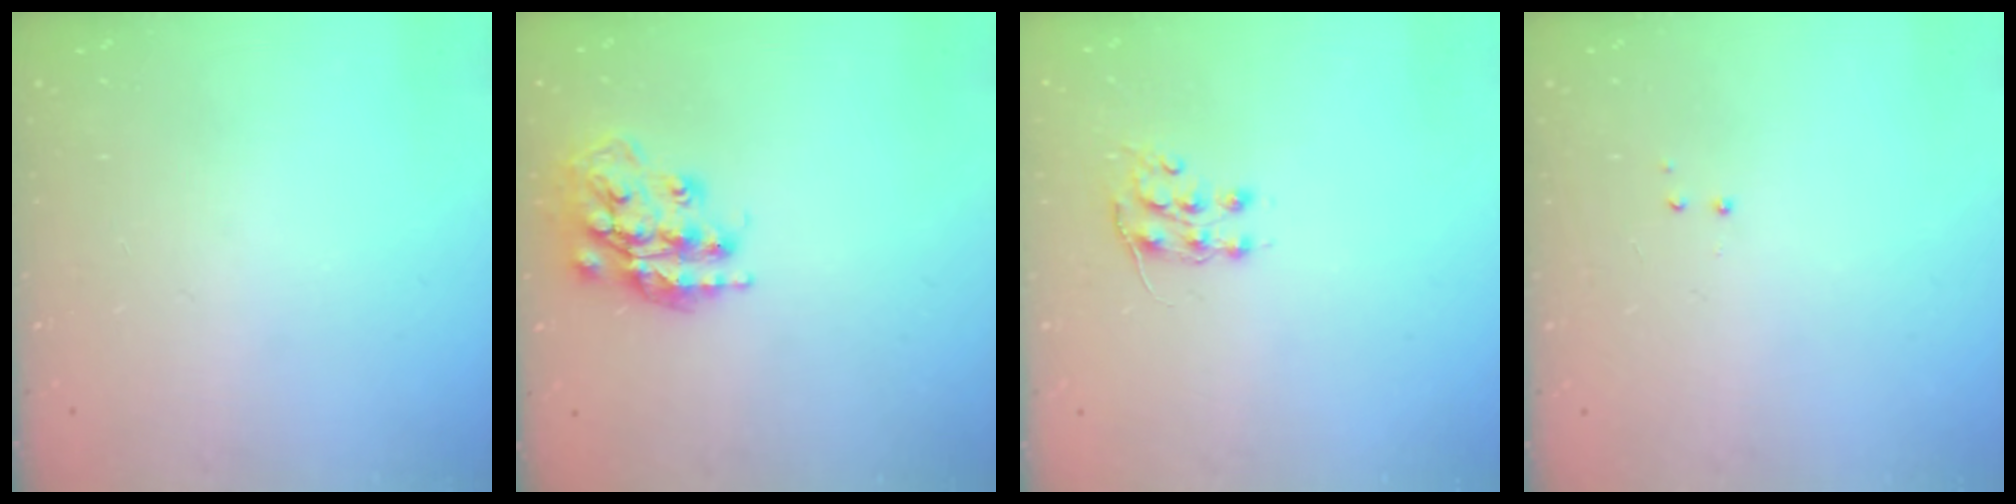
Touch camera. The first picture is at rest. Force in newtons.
{"total": 16.2, "press": 16.1, "slide": 1.2}
{"total": 6.4, "press": 6.4, "slide": 0.5}
{"total": 2.9, "press": 2.8, "slide": 0.6}